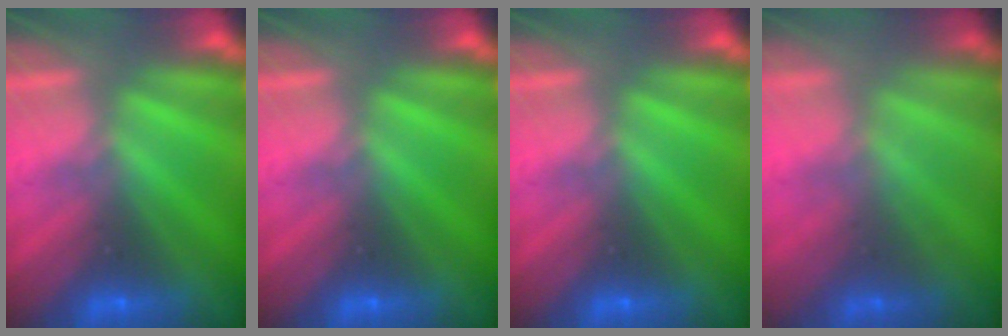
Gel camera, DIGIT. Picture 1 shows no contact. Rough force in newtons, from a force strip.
{"total": 0.0}
{"total": 0.0}
{"total": 1.2}